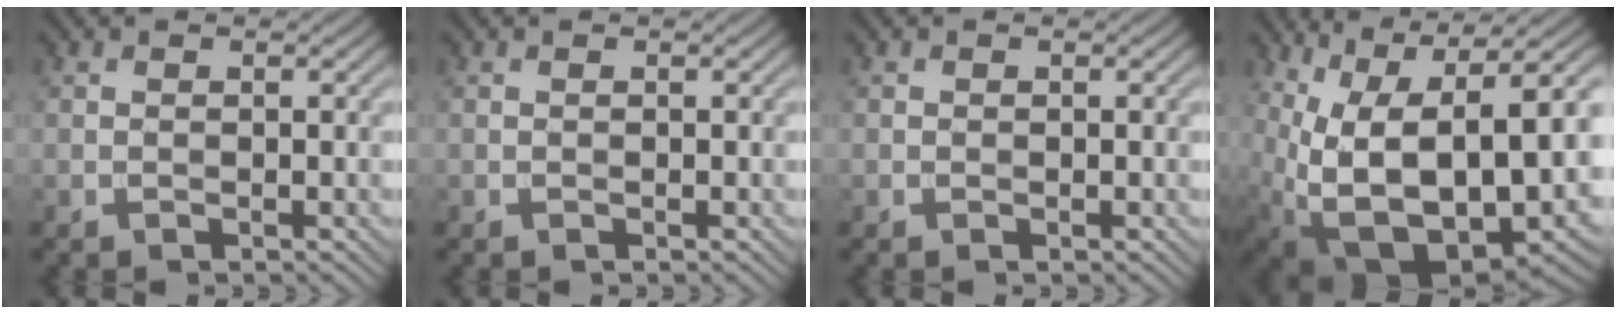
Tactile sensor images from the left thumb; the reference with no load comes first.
{"total": 0.0}
{"total": 0.0}
{"total": 19.0, "force": [0.3, 11.2, 15.3], "torque": [-0.262, -0.031, 0.048]}